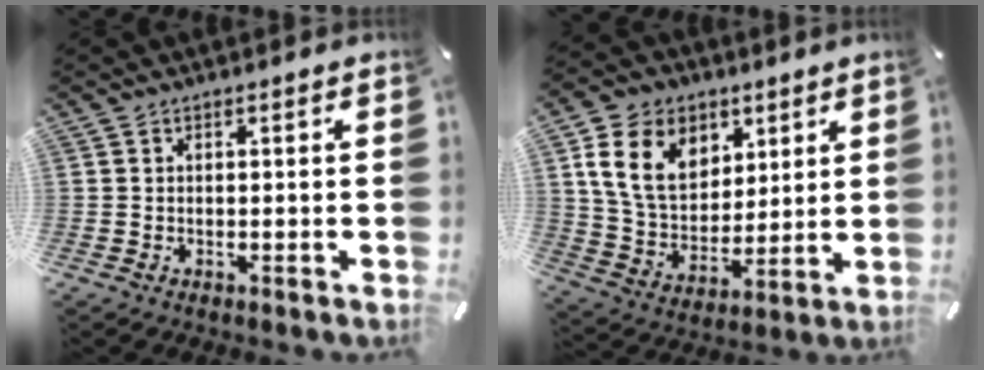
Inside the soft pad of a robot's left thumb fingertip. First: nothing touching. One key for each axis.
{"total": 14.3, "fx": 5.9, "fy": 10.8, "fz": 7.3, "tx": -0.145, "ty": -0.011, "tz": 0.113}